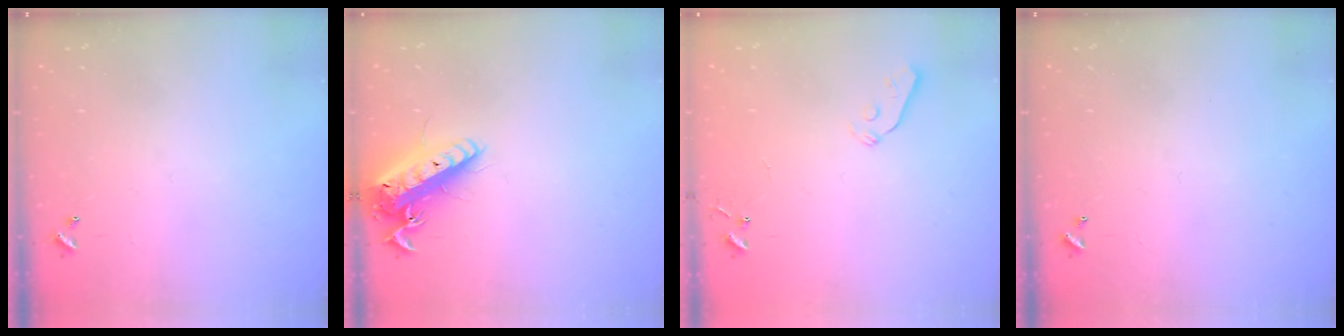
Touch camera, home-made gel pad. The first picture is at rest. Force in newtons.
{"total": 16.1, "press": 15.8, "slide": 3.2}
{"total": 3.6, "press": 3.5, "slide": 0.7}
{"total": 0.0}